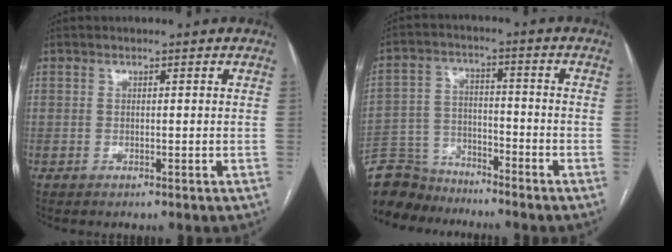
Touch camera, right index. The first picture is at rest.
{"total": 9.8, "force": [-9.2, 3.2, 0.0], "torque": [-0.006, 0.017, -0.173]}